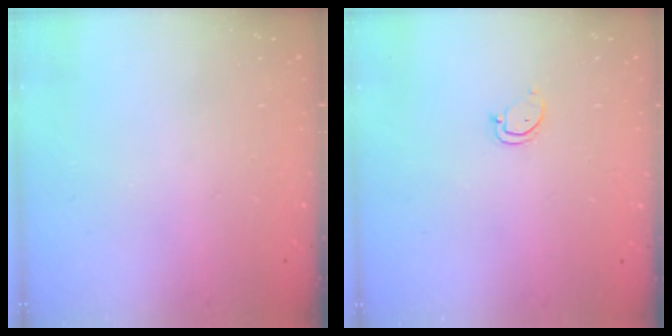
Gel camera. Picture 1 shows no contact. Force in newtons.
{"total": 2.5, "press": 2.5, "slide": 0.3}